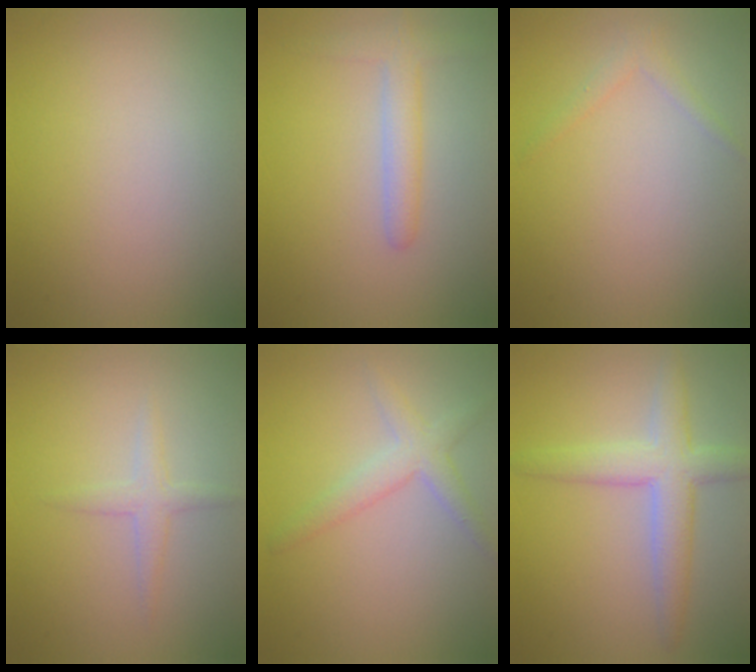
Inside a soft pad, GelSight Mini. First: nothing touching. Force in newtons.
{"total": 2.6, "press": 2.6, "slide": 0.1}
{"total": 1.2, "press": 1.2, "slide": 0.1}
{"total": 1.6, "press": 1.6, "slide": 0.0}
{"total": 2.7, "press": 2.7, "slide": 0.1}
{"total": 4.6, "press": 4.6, "slide": 0.2}